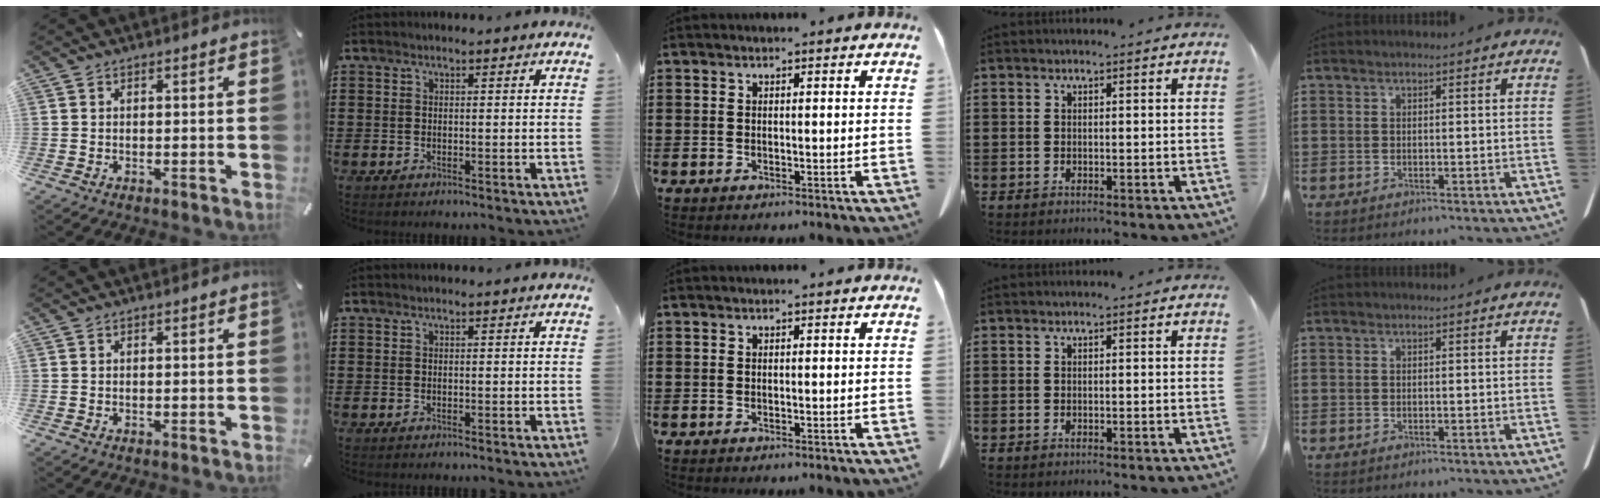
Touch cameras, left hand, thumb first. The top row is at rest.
{}